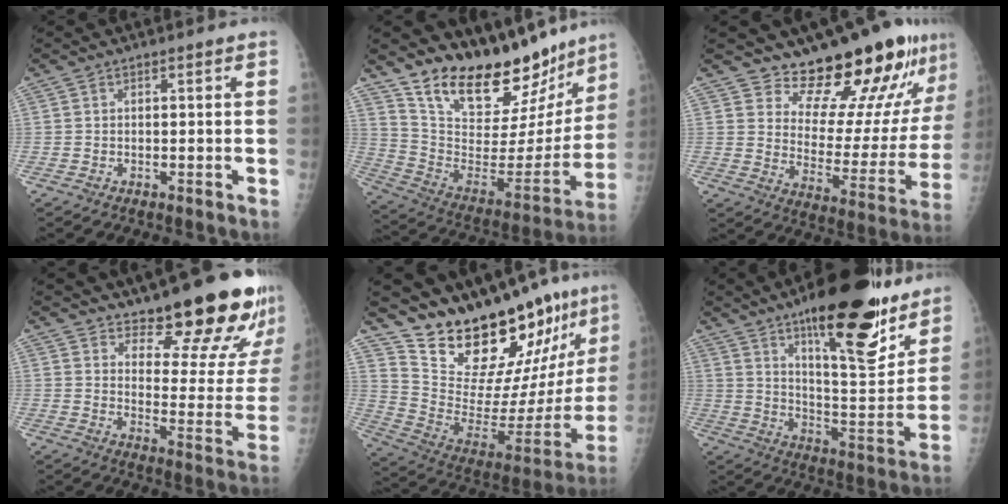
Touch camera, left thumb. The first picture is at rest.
{"total": 24.9, "force": [20.6, 9.1, 10.6], "torque": [-0.125, -0.111, 0.320]}
{"total": 19.3, "force": [15.9, 5.7, 9.2], "torque": [-0.085, -0.130, 0.225]}
{"total": 20.6, "force": [15.8, 6.0, 11.9], "torque": [-0.121, -0.109, 0.214]}
{"total": 25.7, "force": [21.7, 6.1, 12.4], "torque": [-0.155, -0.164, 0.328]}
{"total": 24.3, "force": [15.7, 7.4, 17.0], "torque": [-0.204, -0.083, 0.240]}